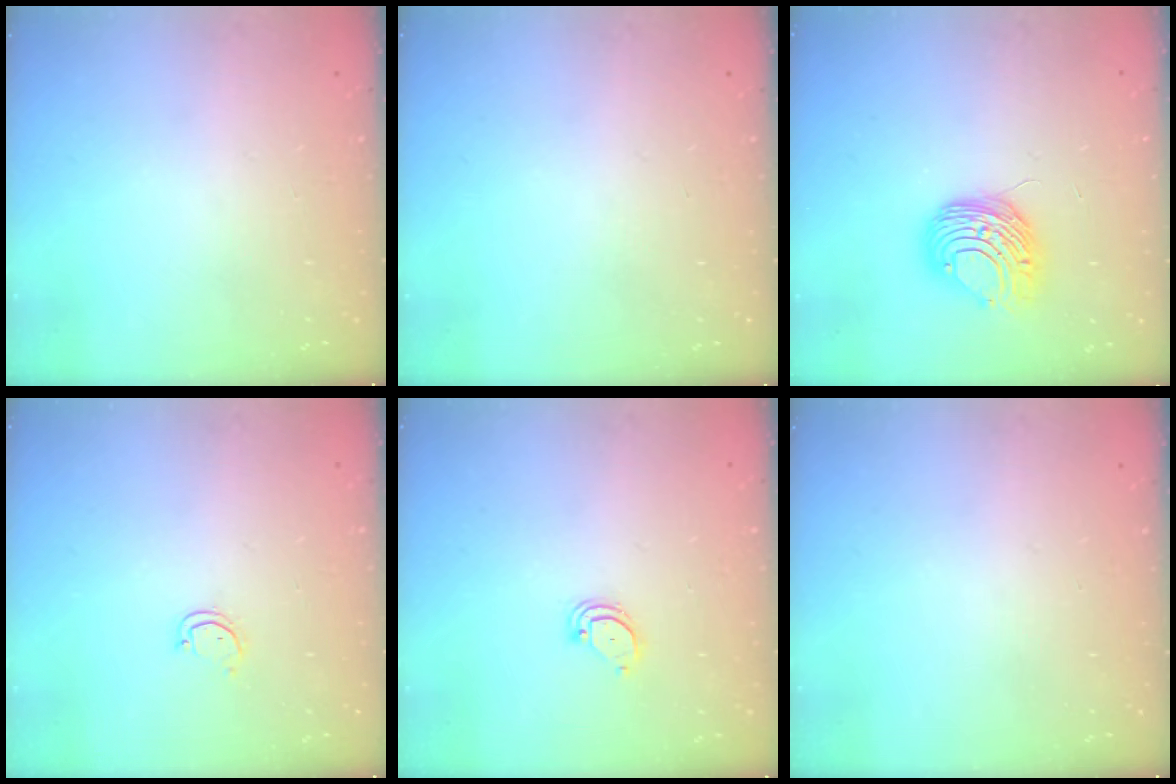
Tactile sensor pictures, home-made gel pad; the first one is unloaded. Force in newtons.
{"total": 0.0}
{"total": 8.9, "press": 8.9, "slide": 0.5}
{"total": 3.2, "press": 3.2, "slide": 0.2}
{"total": 2.9, "press": 2.9, "slide": 0.2}
{"total": 0.0}